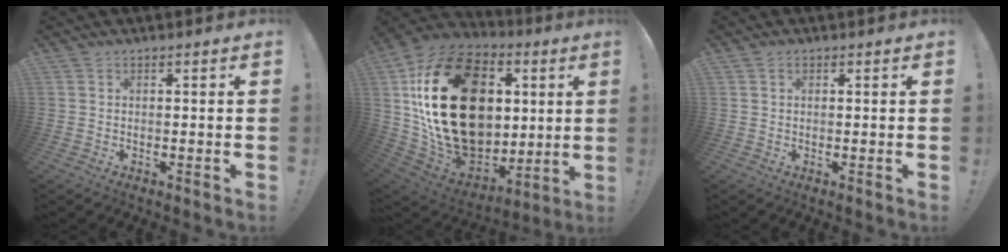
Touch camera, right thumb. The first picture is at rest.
{"total": 35.0, "force": [6.2, 24.1, 24.7], "torque": [-0.469, -0.023, 0.161]}
{"total": 0.9, "force": [0.4, 0.7, 0.3], "torque": [0.000, -0.001, 0.007]}